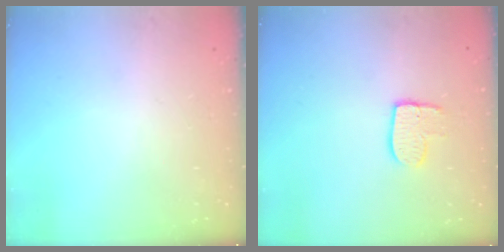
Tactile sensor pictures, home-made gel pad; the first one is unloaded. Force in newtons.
{"total": 8.1, "press": 8.0, "slide": 0.6}